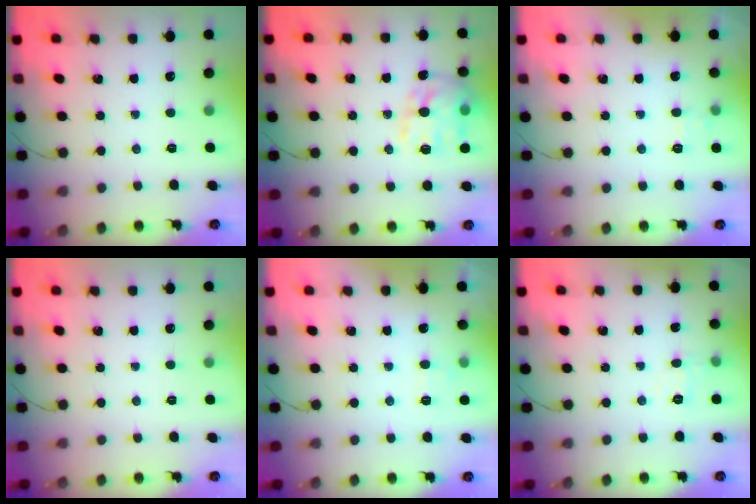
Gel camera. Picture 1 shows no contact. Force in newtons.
{"total": 15.8, "press": 15.7, "slide": 1.0}
{"total": 6.6, "press": 6.3, "slide": 1.6}
{"total": 0.0}
{"total": 3.8, "press": 3.4, "slide": 1.7}
{"total": 4.9, "press": 4.7, "slide": 1.4}